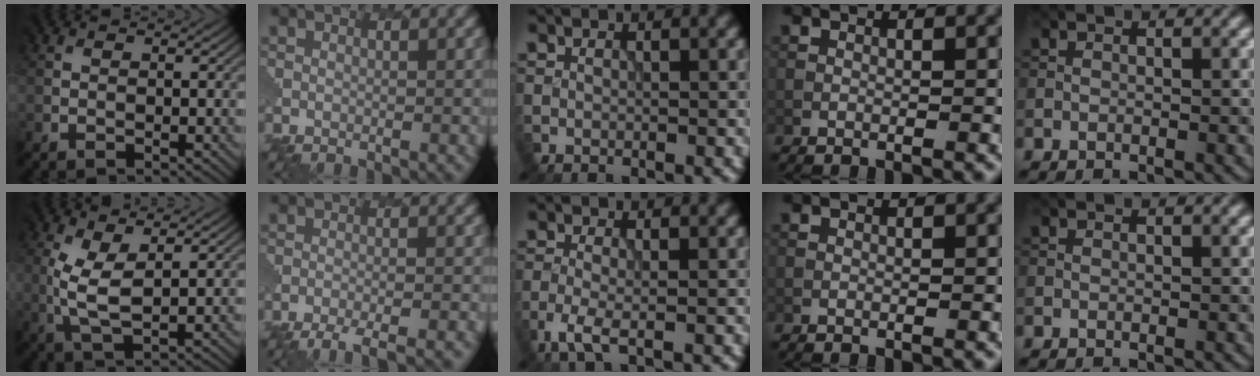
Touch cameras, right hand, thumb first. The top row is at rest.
{"thumb": {"total": 5.1, "force": [0.8, 1.9, 4.7], "torque": [-0.122, -0.002, 0.021]}, "index": {"total": 4.8, "force": [-4.0, 0.9, 2.6], "torque": [-0.033, -0.009, -0.066]}, "middle": {"total": 2.4, "force": [-1.2, 0.7, 1.9], "torque": [-0.047, -0.005, -0.029]}}